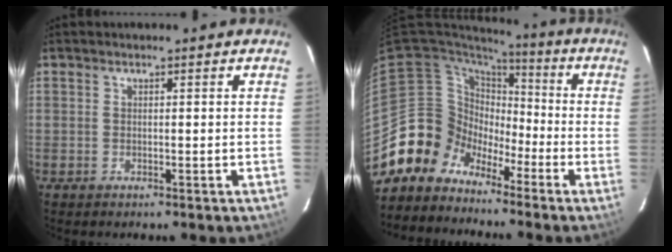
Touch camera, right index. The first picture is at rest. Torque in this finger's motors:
{"motor_torque": [1.06, -1.00, -0.07, -0.21]}